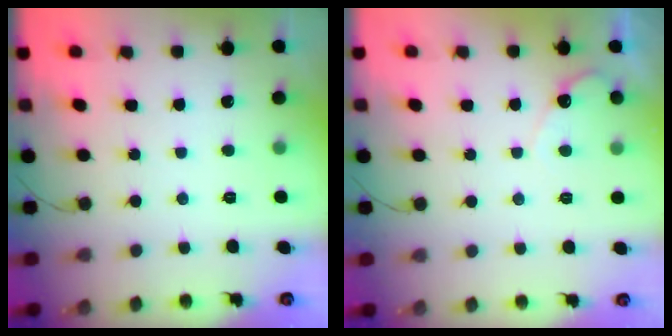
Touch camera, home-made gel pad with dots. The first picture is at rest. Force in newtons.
{"total": 3.7, "press": 3.7, "slide": 0.2}